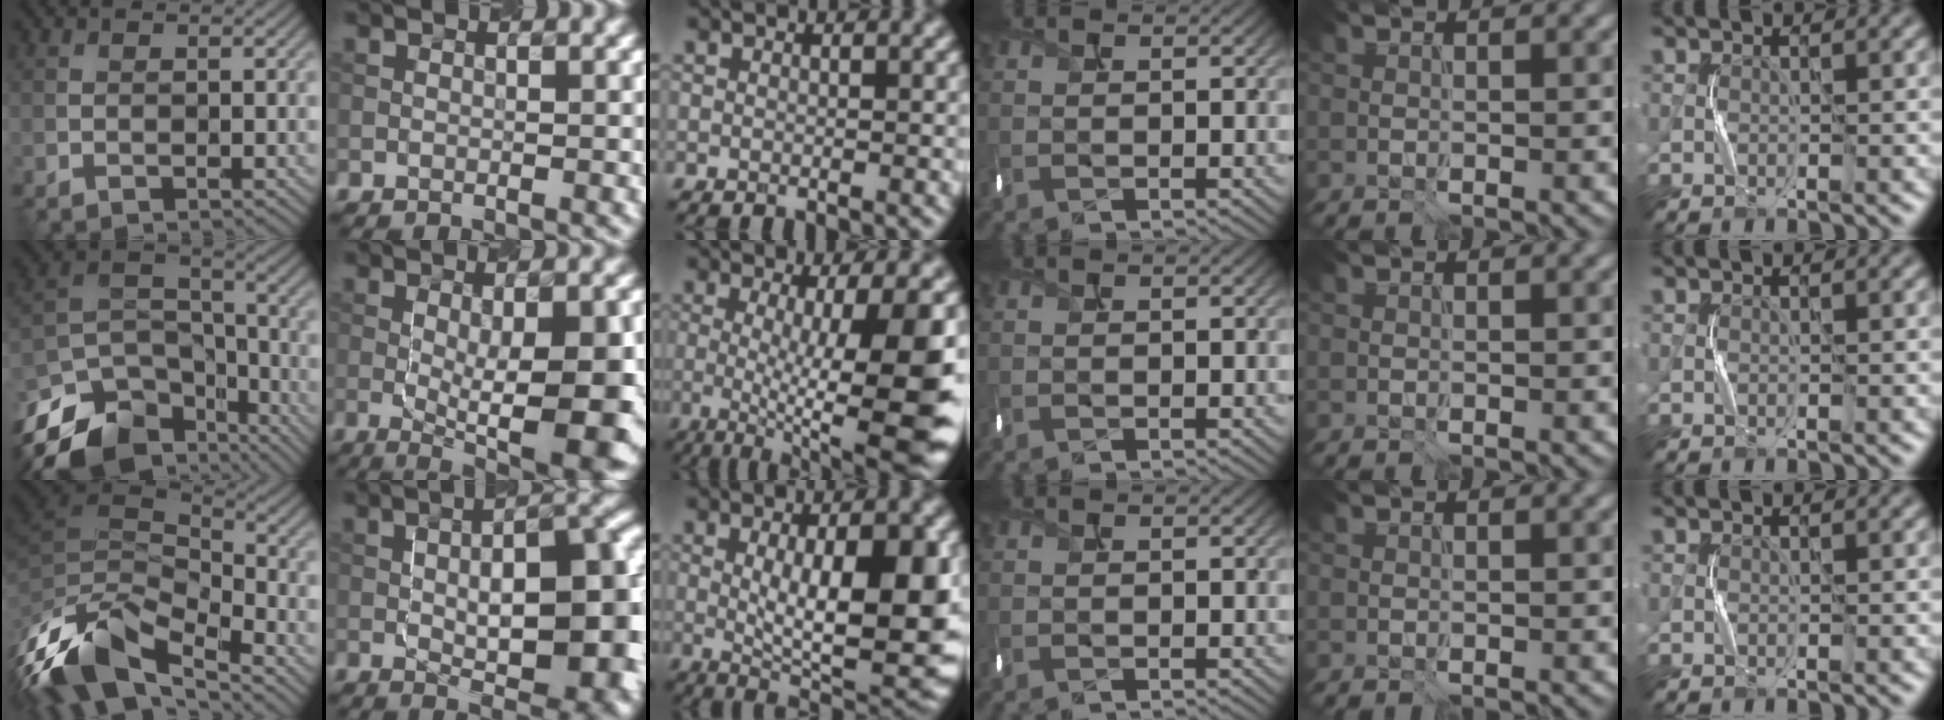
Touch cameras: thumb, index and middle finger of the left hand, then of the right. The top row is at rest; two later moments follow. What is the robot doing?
{"motion": "shake", "object": "box of matches"}